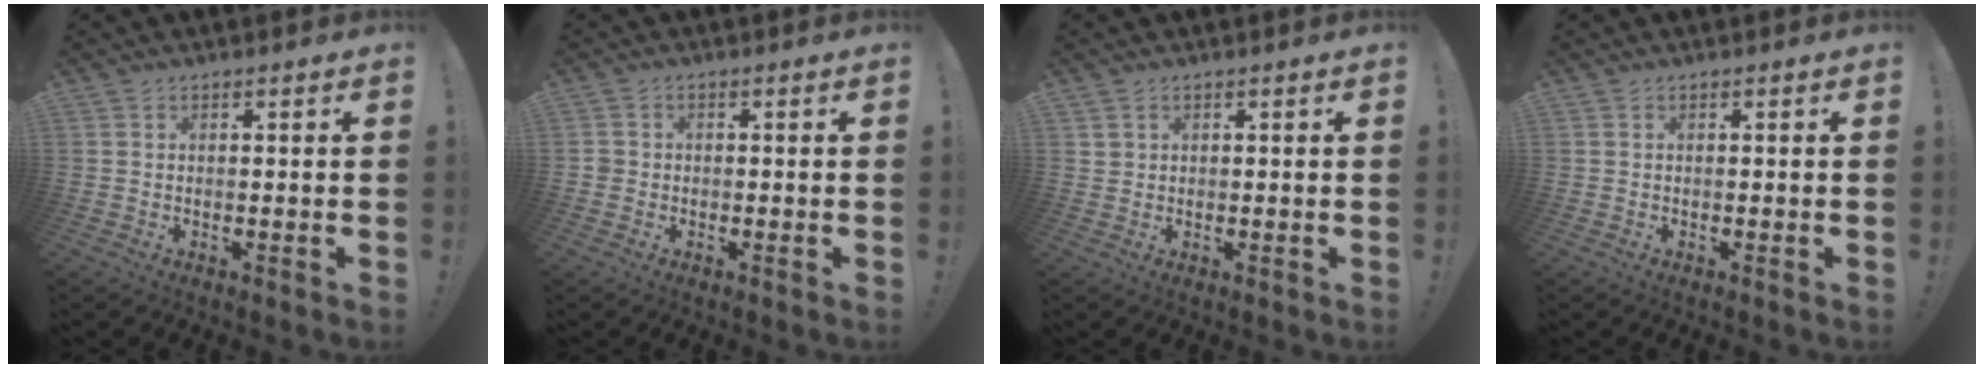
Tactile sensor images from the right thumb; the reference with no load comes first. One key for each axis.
{"total": 2.0, "fx": -0.5, "fy": 1.8, "fz": 0.7, "tx": -0.017, "ty": 0.008, "tz": -0.006}
{"total": 1.5, "fx": 1.0, "fy": 1.1, "fz": 0.4, "tx": 0.001, "ty": -0.005, "tz": 0.018}
{"total": 0.0}